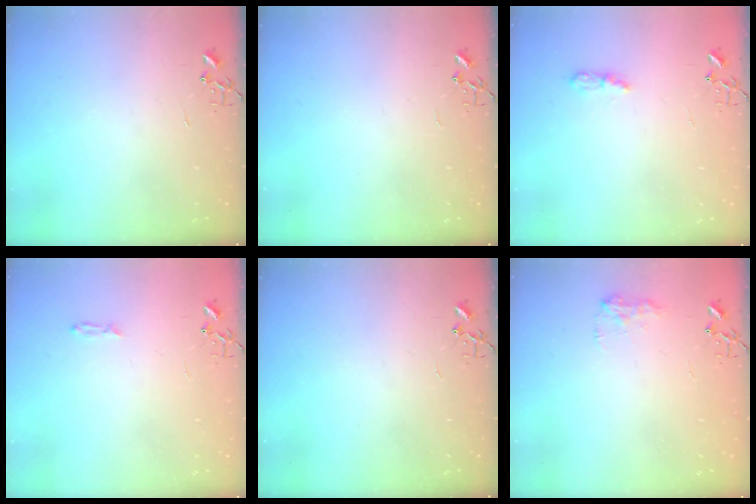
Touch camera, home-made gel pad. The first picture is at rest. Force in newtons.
{"total": 0.0}
{"total": 6.1, "press": 6.1, "slide": 0.5}
{"total": 3.4, "press": 3.4, "slide": 0.4}
{"total": 0.0}
{"total": 7.9, "press": 7.9, "slide": 0.4}